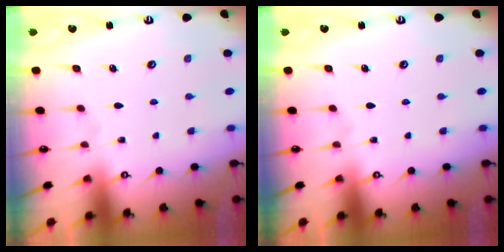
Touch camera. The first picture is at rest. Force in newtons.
{"total": 0.0}